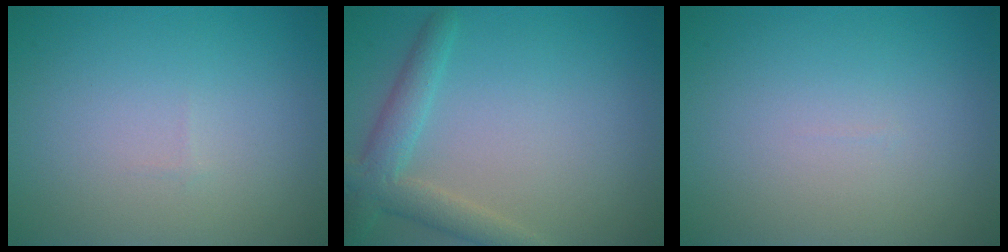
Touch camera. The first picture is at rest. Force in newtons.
{"total": 3.6, "press": 3.6, "slide": 0.3}
{"total": 0.0}